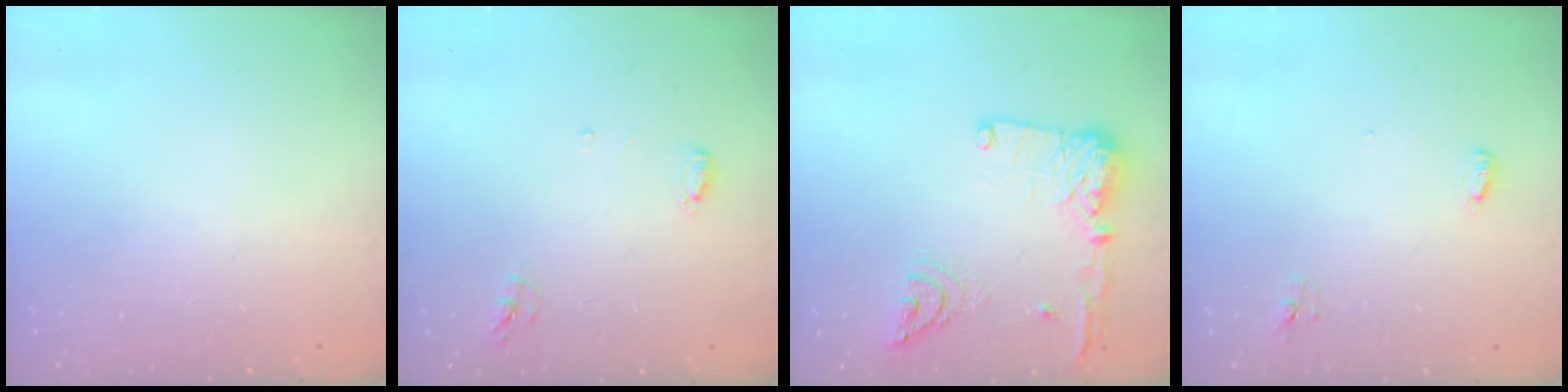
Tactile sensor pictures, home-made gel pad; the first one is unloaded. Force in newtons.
{"total": 5.4, "press": 5.3, "slide": 1.1}
{"total": 16.7, "press": 16.5, "slide": 2.8}
{"total": 3.6, "press": 3.5, "slide": 0.9}